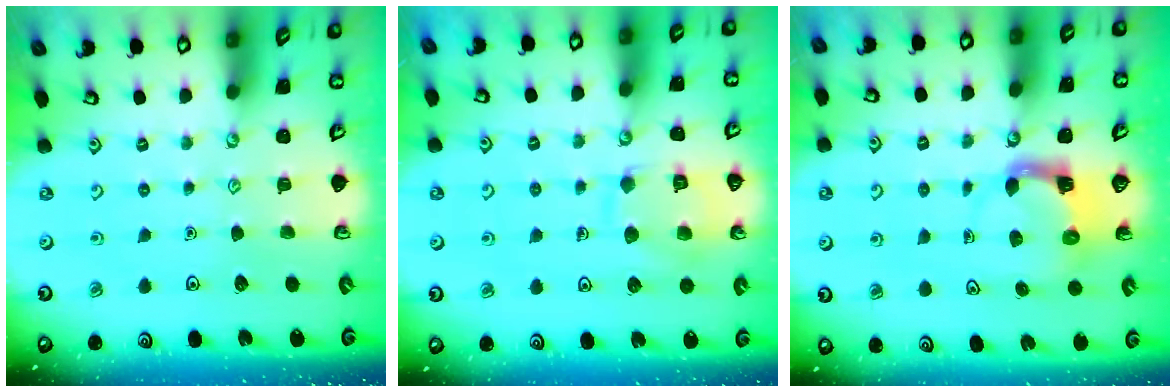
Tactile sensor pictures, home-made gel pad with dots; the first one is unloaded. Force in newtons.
{"total": 11.1, "press": 11.1, "slide": 0.8}
{"total": 3.6, "press": 3.6, "slide": 0.4}